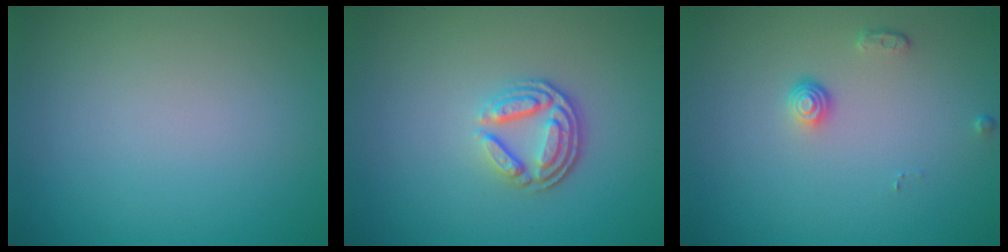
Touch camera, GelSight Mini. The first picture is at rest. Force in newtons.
{"total": 3.7, "press": 2.7, "slide": 2.4}
{"total": 1.3, "press": 1.0, "slide": 0.9}